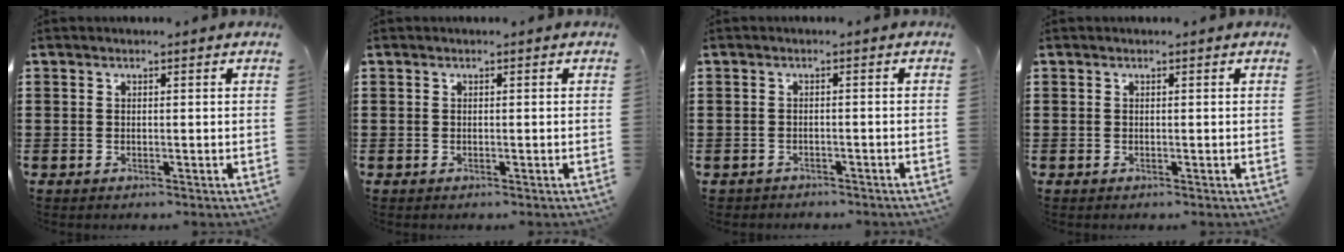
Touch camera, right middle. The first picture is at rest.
{"total": 0.0}
{"total": 1.2, "force": [-1.2, 0.3, -0.2], "torque": [-0.003, -0.001, -0.027]}
{"total": 0.0}